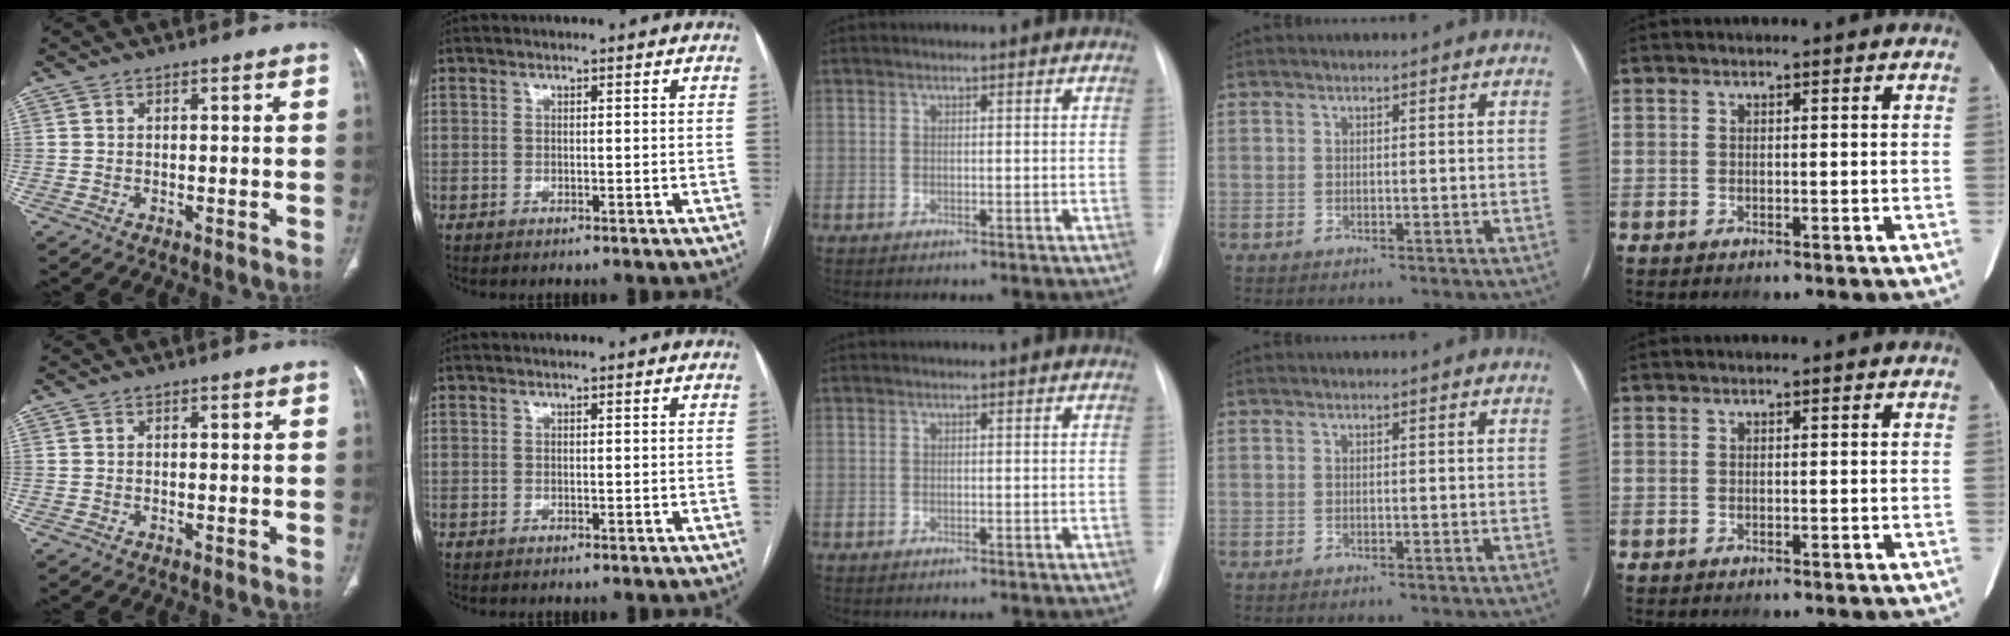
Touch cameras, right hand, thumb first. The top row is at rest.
{}